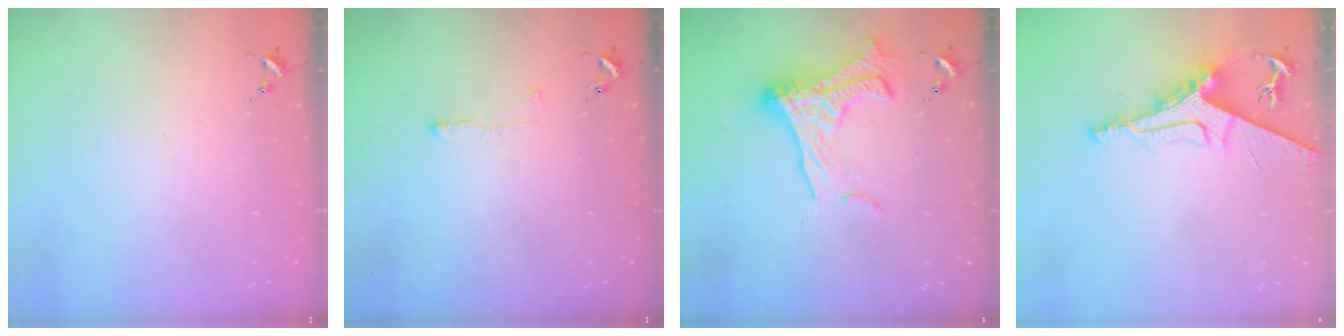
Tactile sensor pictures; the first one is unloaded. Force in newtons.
{"total": 3.0, "press": 3.0, "slide": 0.5}
{"total": 17.5, "press": 17.4, "slide": 1.6}
{"total": 10.1, "press": 10.1, "slide": 1.1}